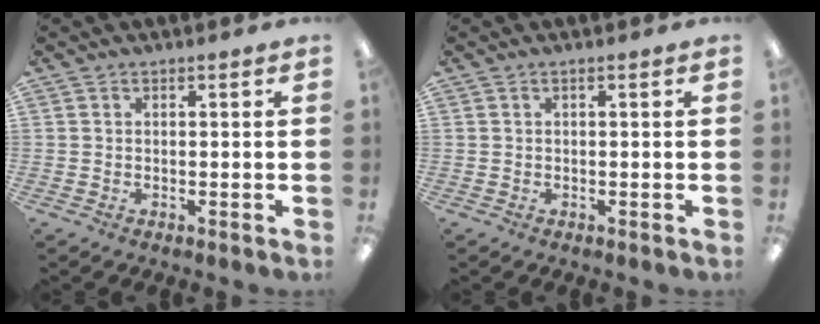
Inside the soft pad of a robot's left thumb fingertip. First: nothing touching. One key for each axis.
{"total": 0.0}